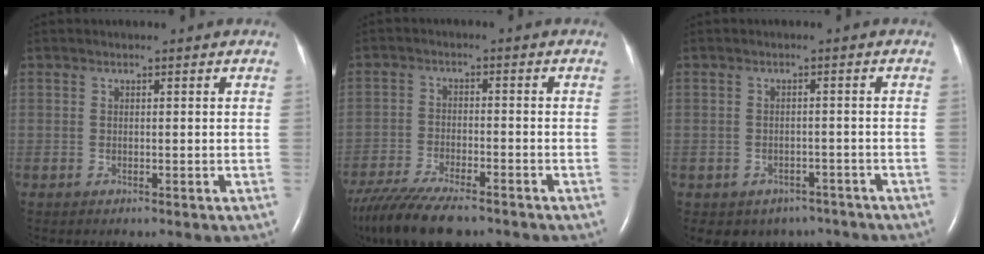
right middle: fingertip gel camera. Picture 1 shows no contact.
{"total": 13.2, "force": [-10.7, 2.8, 7.2], "torque": [-0.136, -0.030, -0.176]}
{"total": 6.1, "force": [-4.7, 3.8, 0.6], "torque": [0.001, 0.015, -0.055]}